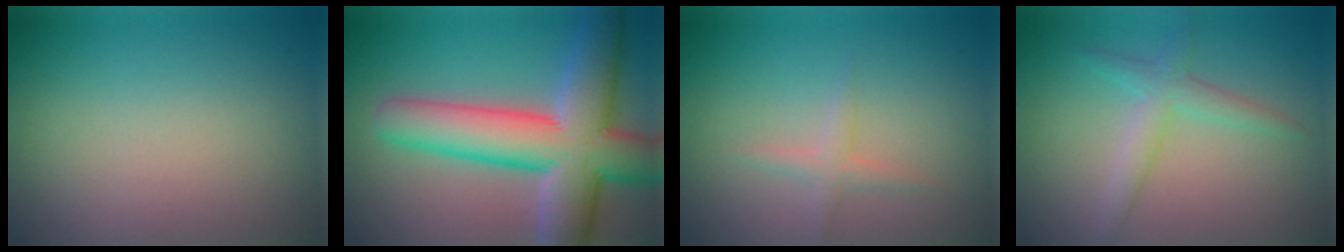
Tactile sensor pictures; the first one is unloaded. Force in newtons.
{"total": 11.3, "press": 11.3, "slide": 0.5}
{"total": 1.3, "press": 1.3, "slide": 0.1}
{"total": 2.5, "press": 2.5, "slide": 0.1}